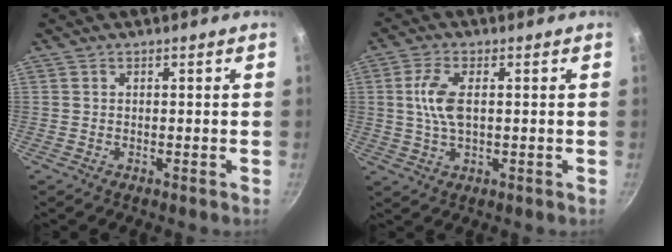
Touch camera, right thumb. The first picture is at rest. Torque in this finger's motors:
{"motor_torque": [-0.09, 0.26, 0.48, -0.04, 0.15]}